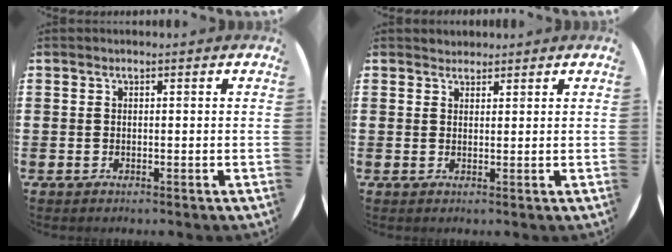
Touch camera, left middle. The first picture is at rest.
{"total": 1.4, "force": [1.3, 0.4, -0.1], "torque": [0.000, 0.003, 0.026]}